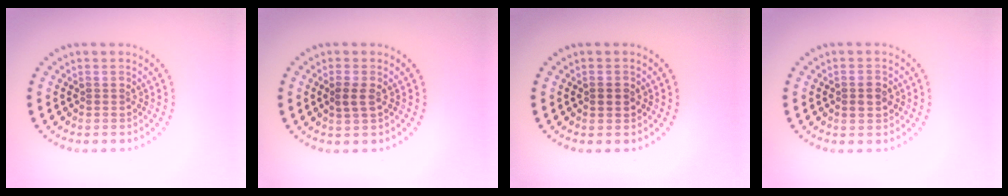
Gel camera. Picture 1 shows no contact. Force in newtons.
{"total": 1.5, "press": 1.4, "slide": 0.4}
{"total": 1.2, "press": 1.2, "slide": 0.2}
{"total": 2.2, "press": 2.2, "slide": 0.1}